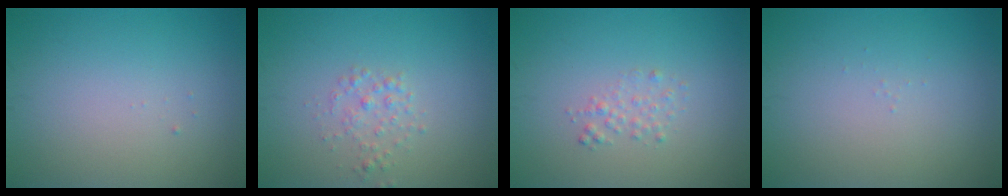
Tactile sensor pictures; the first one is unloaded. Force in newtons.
{"total": 1.5, "press": 1.5, "slide": 0.0}
{"total": 1.2, "press": 1.2, "slide": 0.0}
{"total": 0.0}